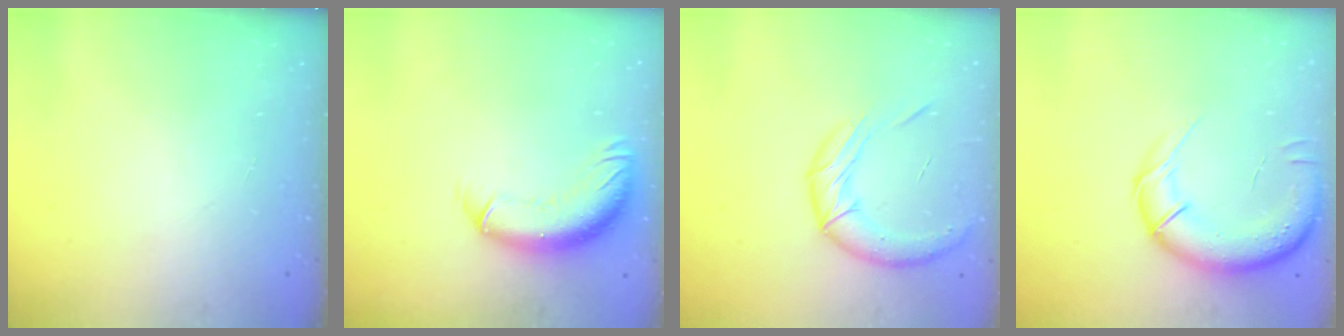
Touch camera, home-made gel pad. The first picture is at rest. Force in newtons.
{"total": 11.7, "press": 11.4, "slide": 2.8}
{"total": 14.7, "press": 14.5, "slide": 2.0}
{"total": 15.8, "press": 15.3, "slide": 4.0}